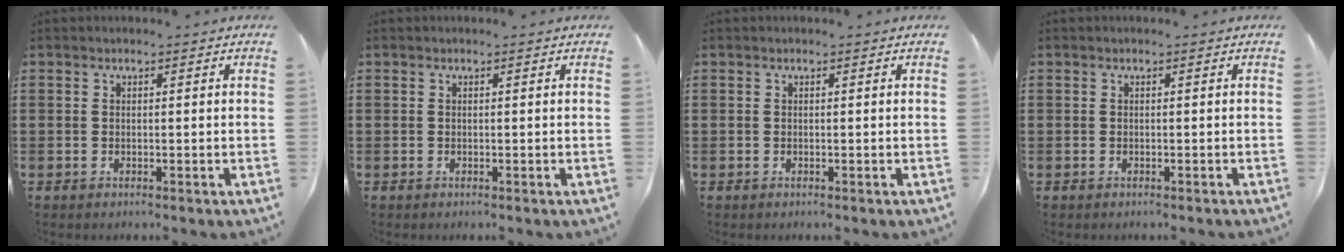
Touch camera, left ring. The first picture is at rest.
{"total": 0.0}
{"total": 0.0}
{"total": 0.0}